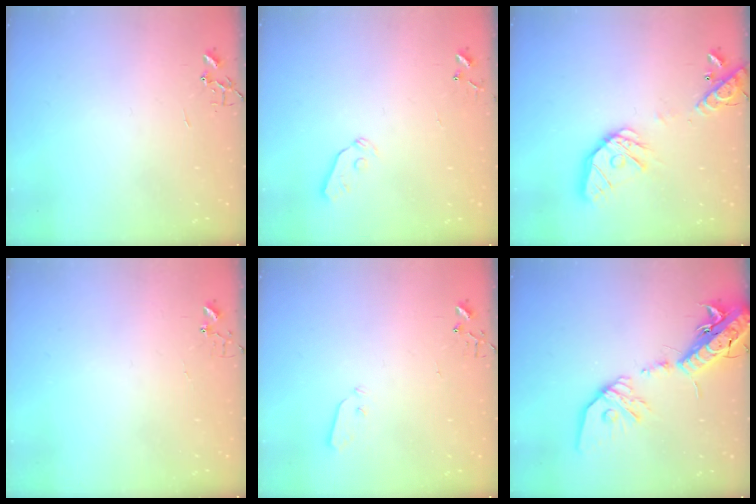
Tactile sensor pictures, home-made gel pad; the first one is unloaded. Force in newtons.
{"total": 5.2, "press": 5.2, "slide": 0.6}
{"total": 17.6, "press": 17.3, "slide": 2.8}
{"total": 3.9, "press": 3.9, "slide": 0.3}
{"total": 3.8, "press": 3.8, "slide": 0.1}
{"total": 21.0, "press": 20.6, "slide": 4.1}